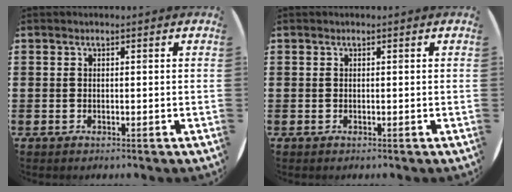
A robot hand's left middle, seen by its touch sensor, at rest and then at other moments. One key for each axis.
{"total": 0.0}